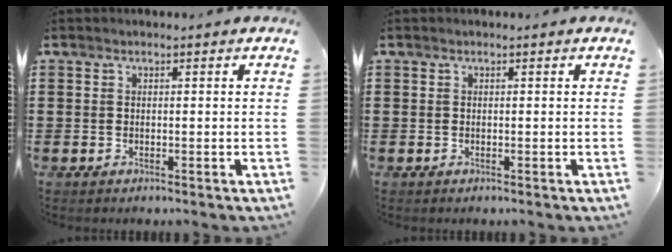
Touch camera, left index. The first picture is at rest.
{"total": 0.0}